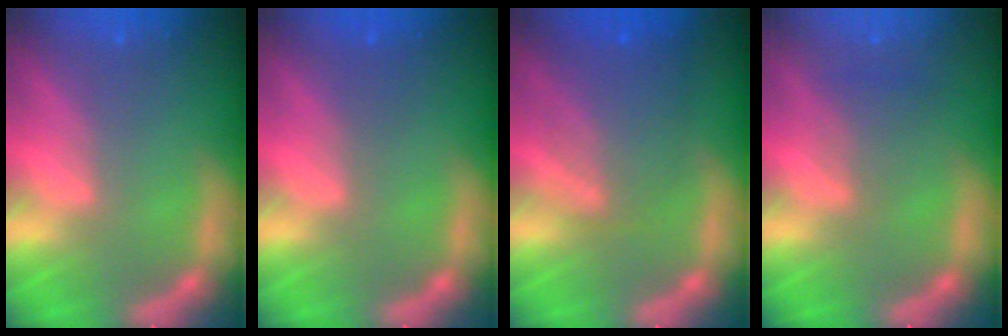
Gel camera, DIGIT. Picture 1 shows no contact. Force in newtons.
{"total": 1.0}
{"total": 5.5}
{"total": 2.0}